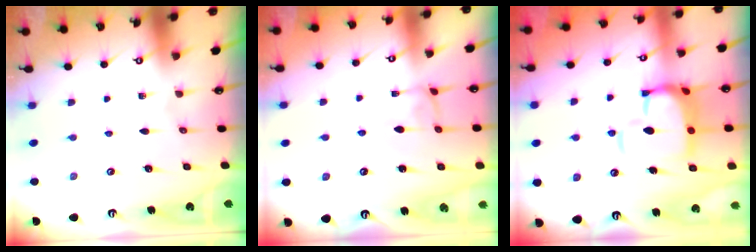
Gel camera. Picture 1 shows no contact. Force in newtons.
{"total": 0.8, "press": 0.8, "slide": 0.2}
{"total": 9.5, "press": 9.4, "slide": 1.3}